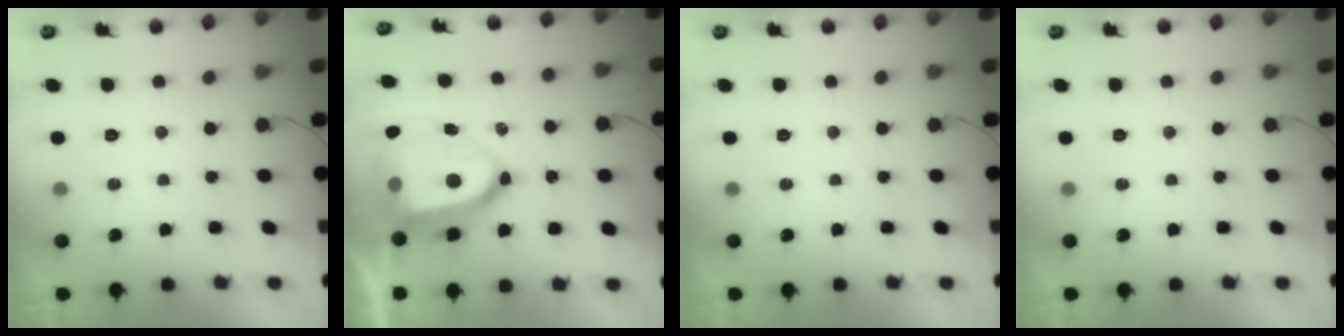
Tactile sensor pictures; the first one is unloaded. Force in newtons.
{"total": 19.6, "press": 19.5, "slide": 2.4}
{"total": 0.0}
{"total": 0.0}